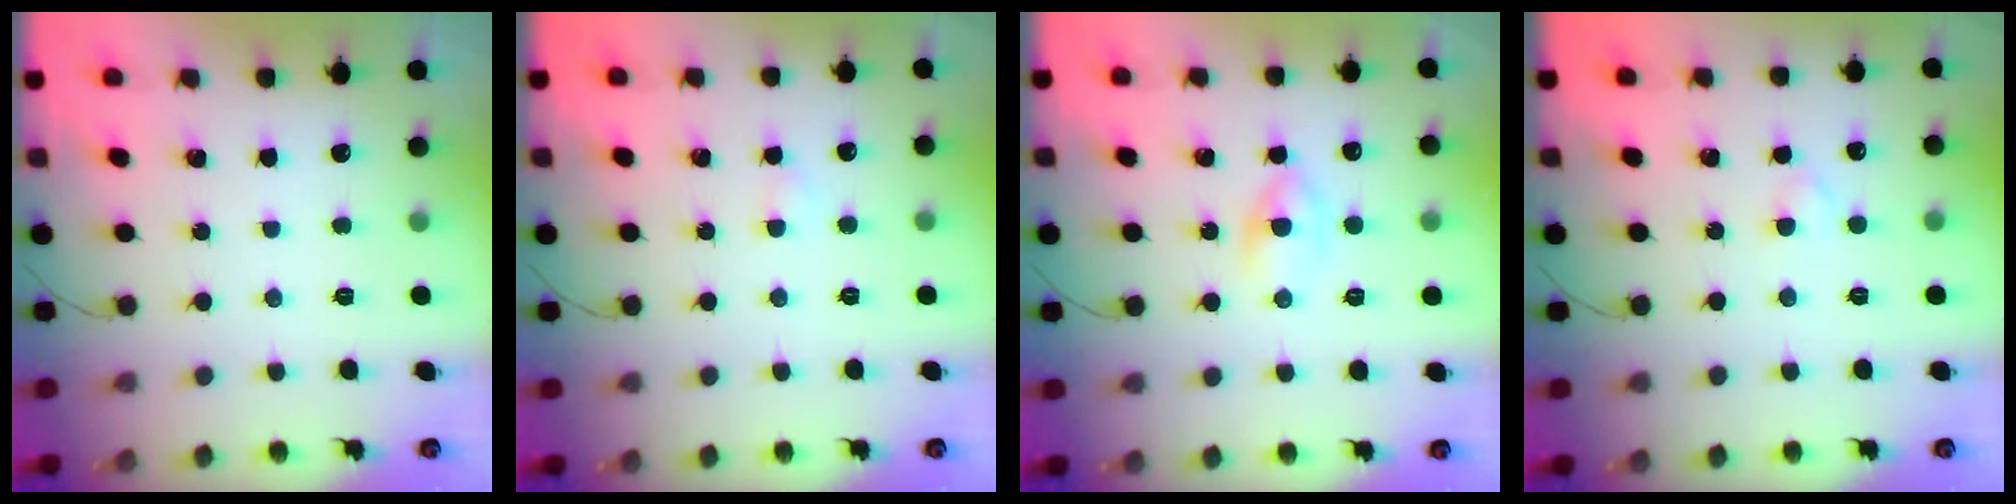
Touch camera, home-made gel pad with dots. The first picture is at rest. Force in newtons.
{"total": 2.0, "press": 1.8, "slide": 0.8}
{"total": 2.6, "press": 2.3, "slide": 1.3}
{"total": 2.0, "press": 1.7, "slide": 0.9}